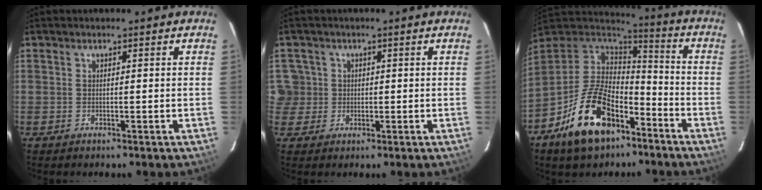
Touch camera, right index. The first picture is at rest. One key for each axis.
{"total": 4.1, "fx": 0.3, "fy": 4.1, "fz": 0.1, "tx": 0.018, "ty": 0.023, "tz": 0.008}
{"total": 19.6, "fx": -10.8, "fy": 10.8, "fz": 12.3, "tx": -0.254, "ty": 0.007, "tz": -0.180}